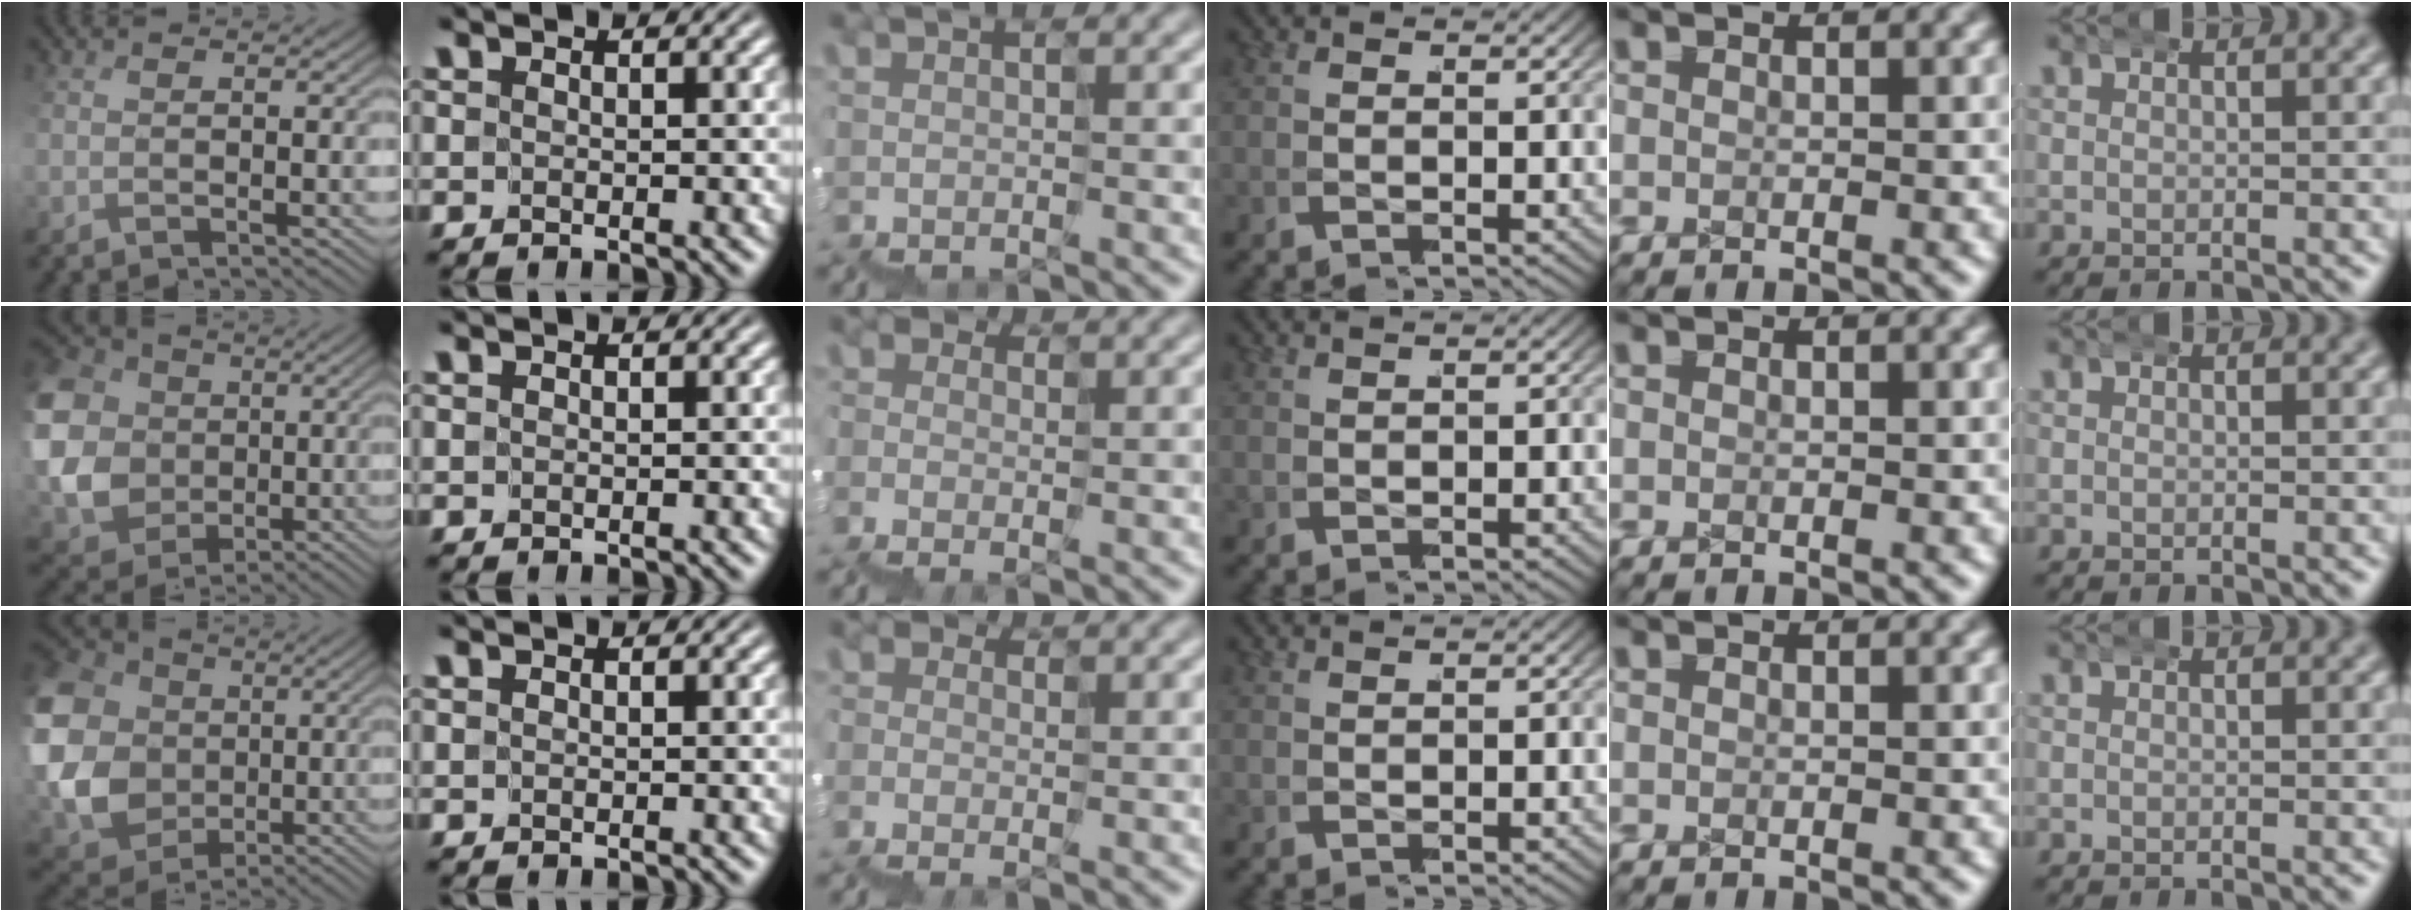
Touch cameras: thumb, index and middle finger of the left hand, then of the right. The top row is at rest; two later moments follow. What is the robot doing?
{"motion": "wrap", "object": "ethernet cable"}